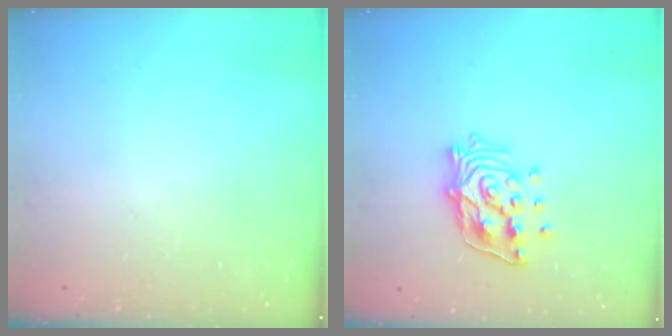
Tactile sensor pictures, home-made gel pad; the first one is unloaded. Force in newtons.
{"total": 13.8, "press": 13.7, "slide": 1.6}